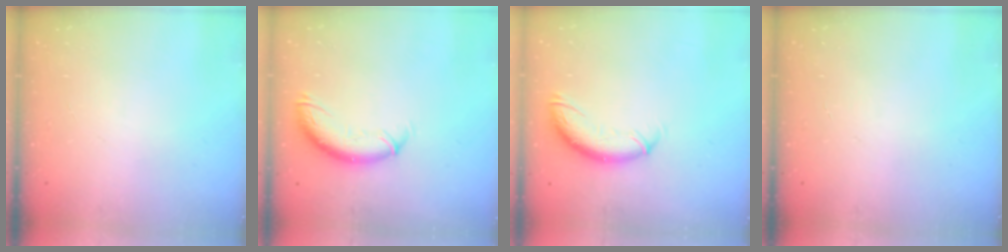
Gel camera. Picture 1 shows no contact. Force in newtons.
{"total": 10.6, "press": 10.6, "slide": 1.0}
{"total": 10.3, "press": 10.3, "slide": 1.2}
{"total": 0.0}